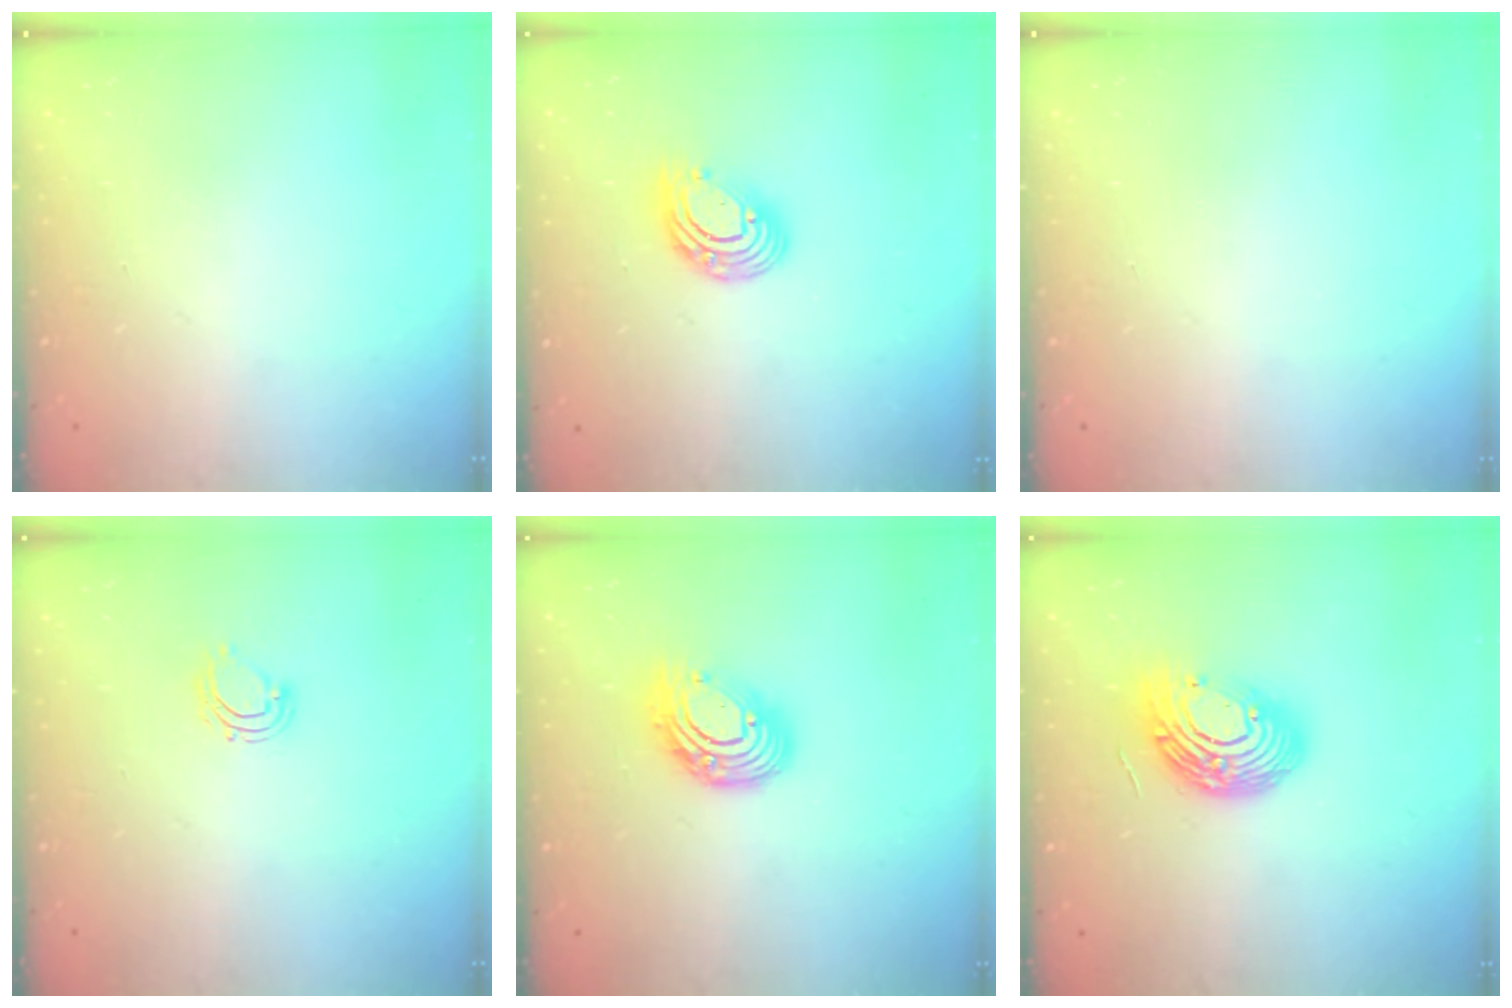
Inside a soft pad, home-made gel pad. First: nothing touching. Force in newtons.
{"total": 9.4, "press": 9.4, "slide": 0.8}
{"total": 0.0}
{"total": 6.0, "press": 5.9, "slide": 1.0}
{"total": 11.5, "press": 11.4, "slide": 0.9}
{"total": 14.7, "press": 14.7, "slide": 1.0}